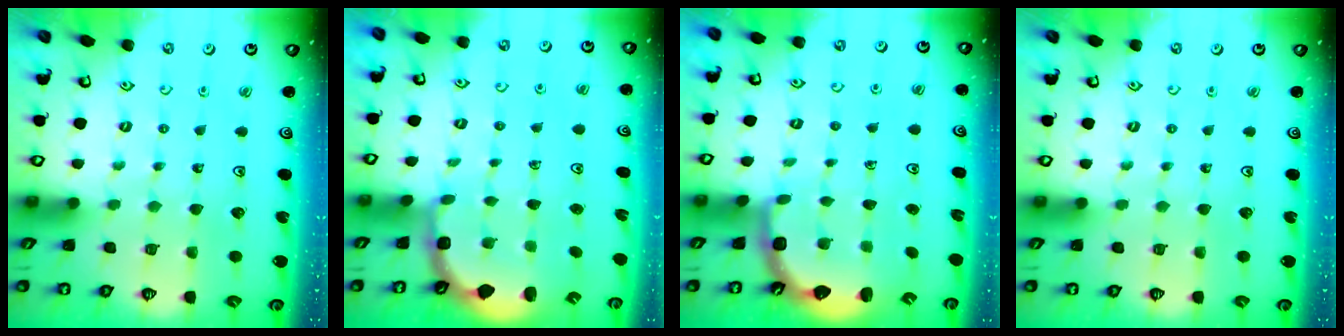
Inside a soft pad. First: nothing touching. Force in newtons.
{"total": 2.5, "press": 2.2, "slide": 1.2}
{"total": 2.5, "press": 2.1, "slide": 1.3}
{"total": 0.0}